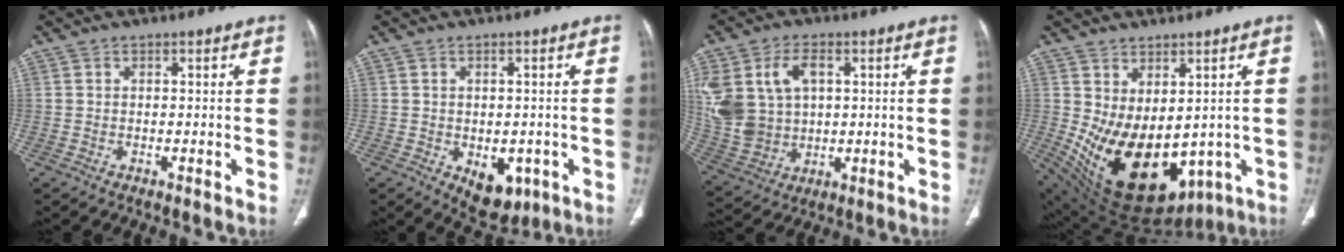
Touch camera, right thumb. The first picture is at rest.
{"total": 7.5, "force": [-2.5, 4.8, 5.2], "torque": [-0.043, 0.004, -0.017]}
{"total": 15.5, "force": [3.9, 10.9, 10.4], "torque": [-0.228, 0.001, 0.095]}
{"total": 20.0, "force": [-2.7, 12.2, 15.7], "torque": [-0.251, -0.023, 0.002]}